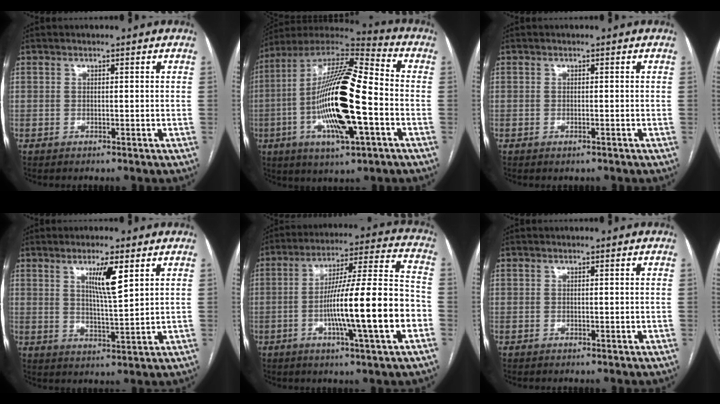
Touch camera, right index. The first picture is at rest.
{"total": 22.1, "force": [-4.2, 4.1, 21.3], "torque": [-0.419, -0.007, -0.076]}
{"total": 0.6, "force": [-0.4, 0.1, 0.4], "torque": [-0.007, -0.001, -0.005]}
{"total": 6.4, "force": [3.0, 0.3, 5.7], "torque": [-0.100, -0.009, 0.052]}
{"total": 17.9, "force": [-4.6, 0.3, 17.3], "torque": [-0.282, 0.008, -0.076]}
{"total": 0.0}